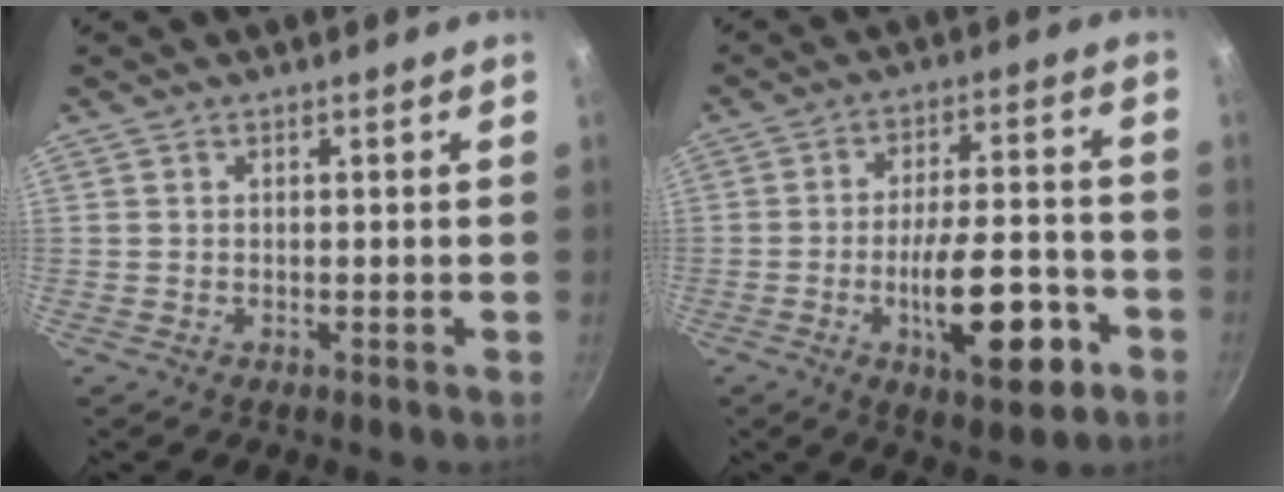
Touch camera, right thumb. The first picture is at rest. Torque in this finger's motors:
{"motor_torque": [2.94, 2.07, 1.89, -0.87, 0.67]}